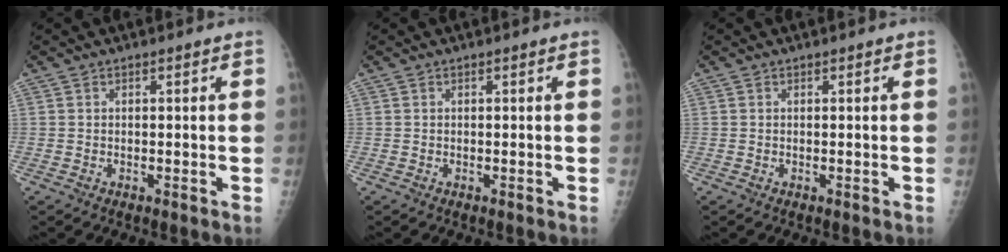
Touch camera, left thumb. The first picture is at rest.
{"total": 0.0}
{"total": 0.0}